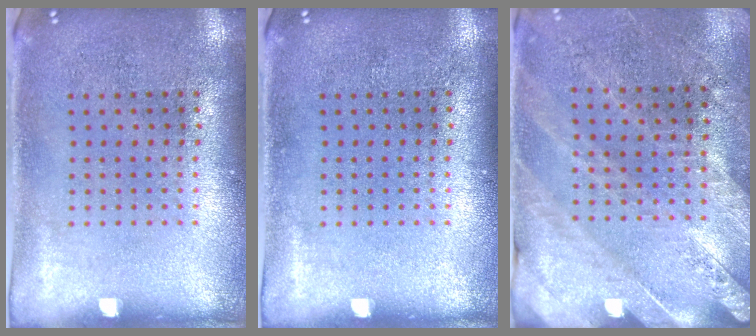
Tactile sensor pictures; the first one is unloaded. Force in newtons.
{"total": 0.0}
{"total": 2.4, "press": 2.4, "slide": 0.6}